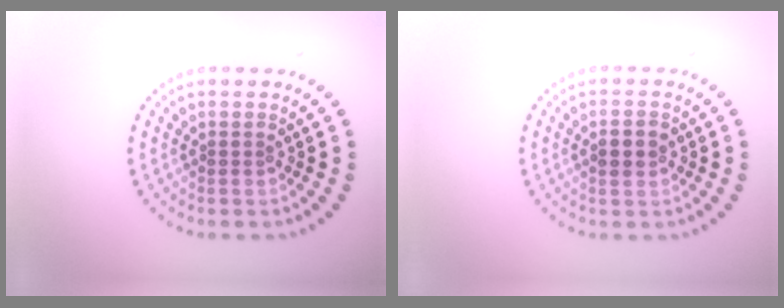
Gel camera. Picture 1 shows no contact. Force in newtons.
{"total": 1.9, "press": 1.9, "slide": 0.2}